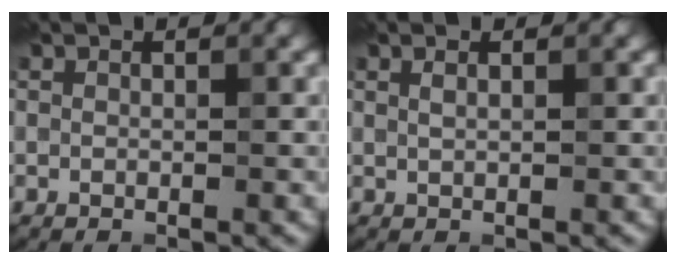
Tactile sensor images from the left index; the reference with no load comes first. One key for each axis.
{"total": 1.2, "fx": 0.8, "fy": 0.4, "fz": 0.8, "tx": -0.013, "ty": 0.003, "tz": 0.012}